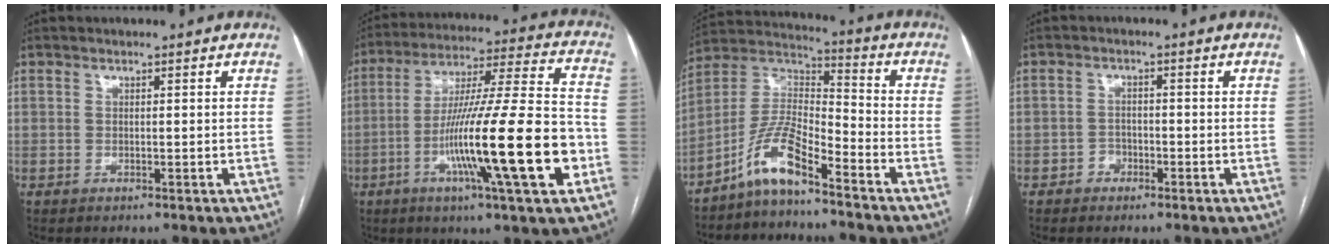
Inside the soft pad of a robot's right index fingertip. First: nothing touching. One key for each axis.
{"total": 22.4, "fx": -6.8, "fy": 0.6, "fz": 21.3, "tx": -0.348, "ty": -0.016, "tz": -0.116}
{"total": 9.8, "fx": -7.1, "fy": 2.1, "fz": 6.5, "tx": -0.142, "ty": 0.020, "tz": -0.139}
{"total": 2.0, "fx": -1.2, "fy": 1.6, "fz": 0.4, "tx": -0.002, "ty": 0.009, "tz": -0.024}